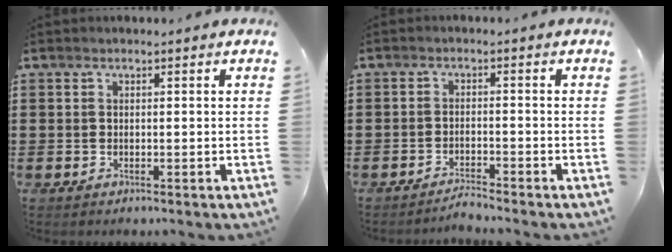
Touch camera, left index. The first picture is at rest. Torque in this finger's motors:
{"motor_torque": [-0.20, 0.28, 0.02, 0.00]}